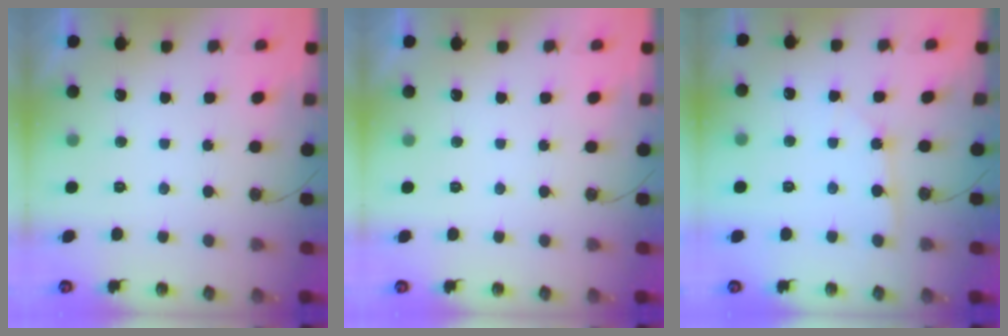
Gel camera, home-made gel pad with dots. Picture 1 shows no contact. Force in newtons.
{"total": 0.0}
{"total": 1.9, "press": 1.8, "slide": 0.2}